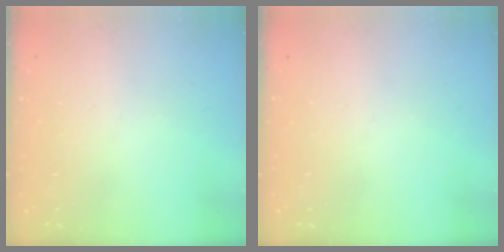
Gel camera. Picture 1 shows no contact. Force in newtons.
{"total": 0.0}